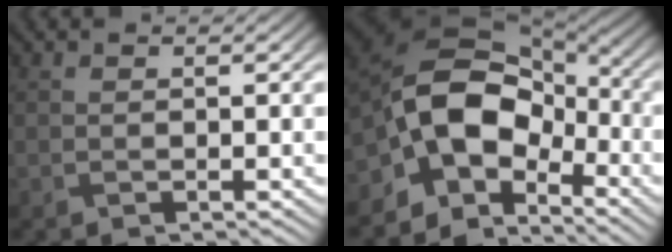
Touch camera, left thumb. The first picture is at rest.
{"total": 11.7, "force": [-4.0, 7.7, 7.8], "torque": [-0.135, 0.006, -0.099]}